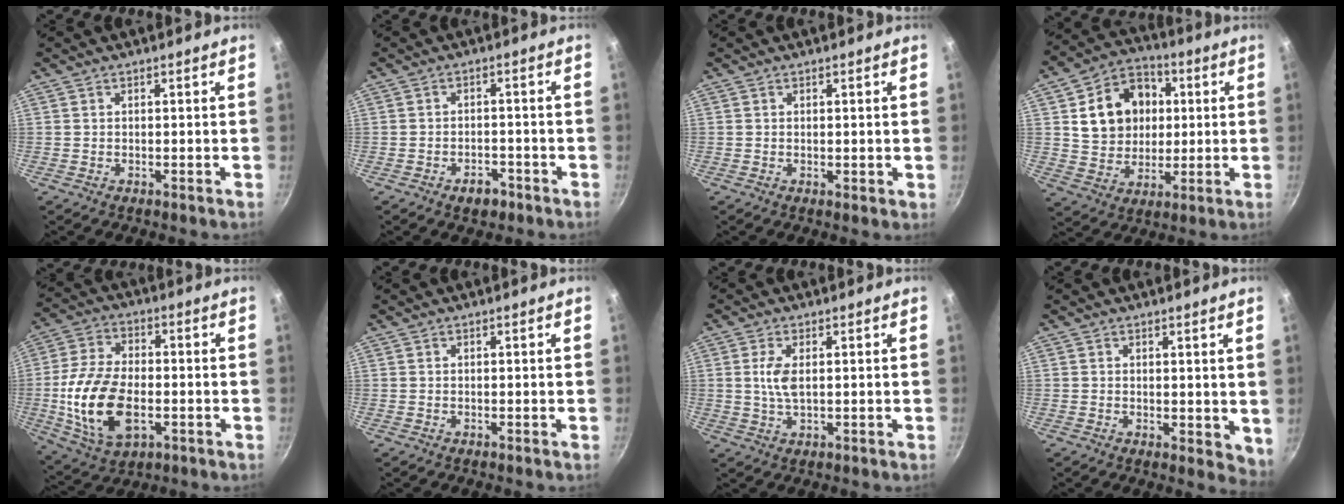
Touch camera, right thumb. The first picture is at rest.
{"total": 3.9, "force": [-2.4, 2.4, 1.9], "torque": [-0.016, 0.022, -0.028]}
{"total": 0.8, "force": [0.2, 0.3, 0.7], "torque": [-0.005, -0.007, 0.000]}
{"total": 15.5, "force": [2.8, 12.7, 8.4], "torque": [-0.111, 0.012, 0.049]}
{"total": 16.8, "force": [-3.0, 9.8, 13.3], "torque": [-0.253, 0.015, -0.052]}
{"total": 0.0}
{"total": 4.5, "force": [0.7, 2.1, 3.9], "torque": [-0.082, 0.000, 0.017]}
{"total": 4.5, "force": [1.5, 2.6, 3.4], "torque": [-0.034, -0.010, 0.022]}